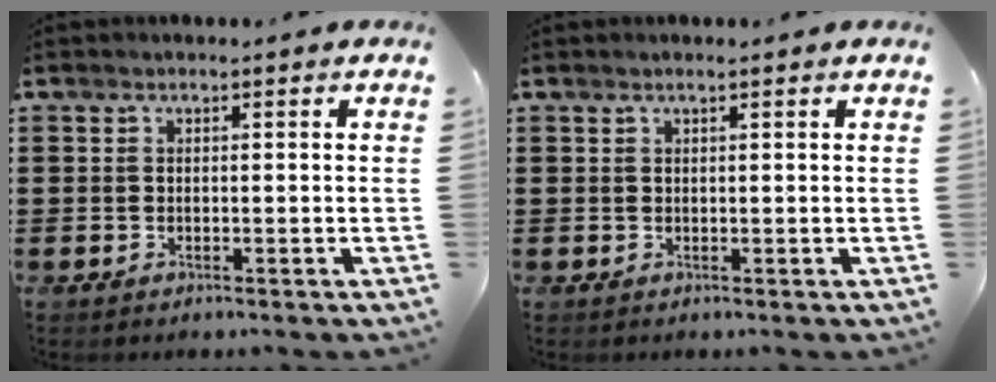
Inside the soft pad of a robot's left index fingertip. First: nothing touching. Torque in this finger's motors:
{"motor_torque": [0.34, 0.37, 0.01, 0.01]}